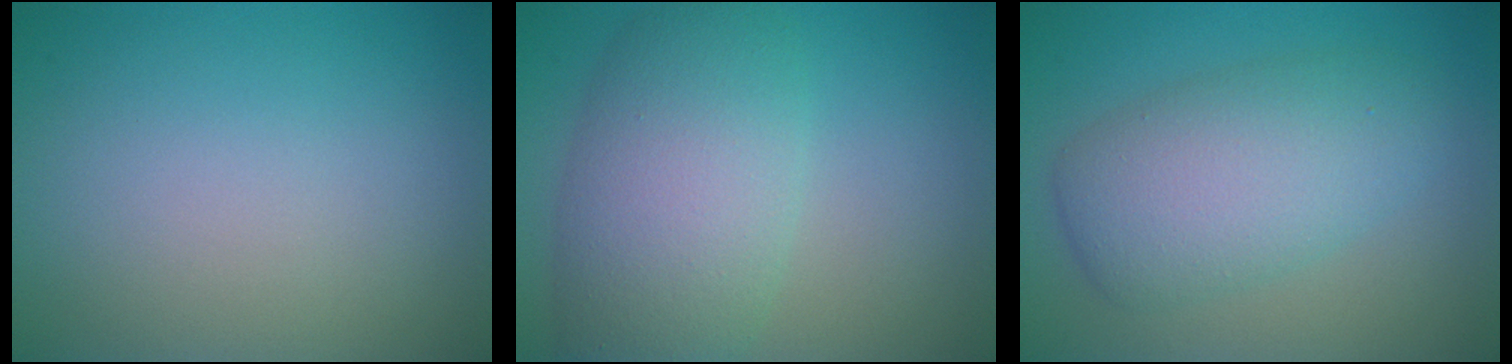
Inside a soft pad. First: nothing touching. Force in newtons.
{"total": 7.6, "press": 7.6, "slide": 0.3}
{"total": 6.1, "press": 6.1, "slide": 0.2}